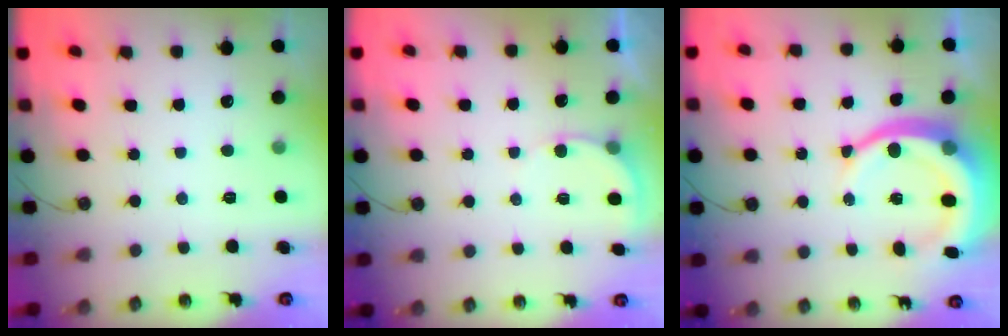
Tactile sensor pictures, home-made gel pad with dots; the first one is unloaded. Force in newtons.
{"total": 3.7, "press": 3.7, "slide": 0.2}
{"total": 14.6, "press": 14.4, "slide": 2.5}